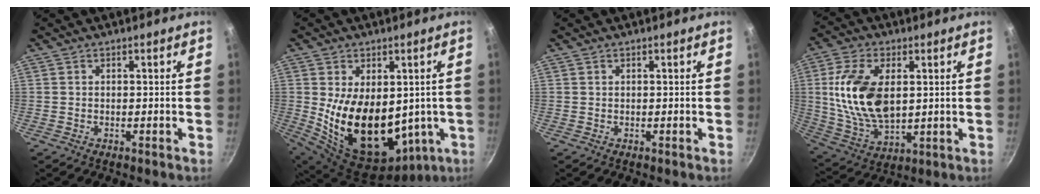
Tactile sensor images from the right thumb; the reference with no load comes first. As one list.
[{"total": 20.8, "force": [-0.3, 13.0, 16.2], "torque": [-0.261, -0.026, 0.028]}, {"total": 0.0}, {"total": 16.4, "force": [2.5, 9.4, 13.2], "torque": [-0.241, -0.012, 0.057]}]